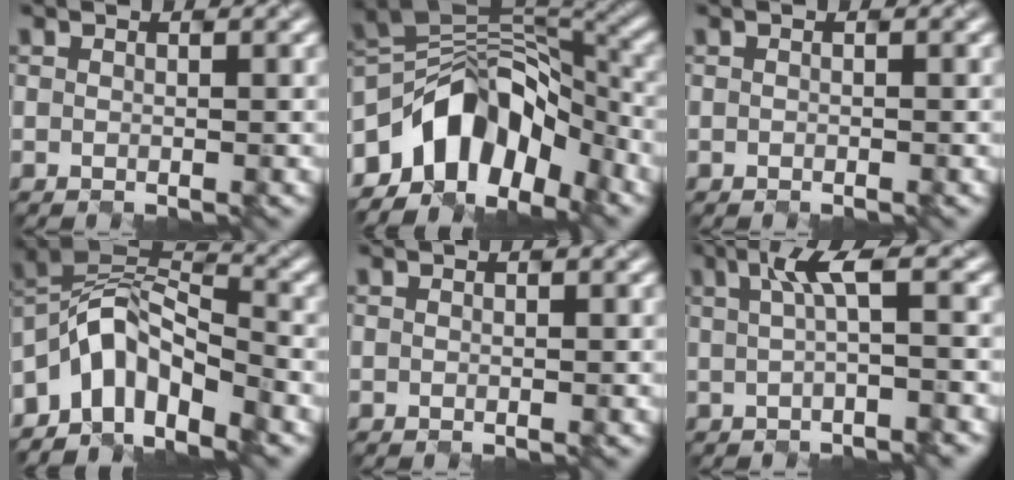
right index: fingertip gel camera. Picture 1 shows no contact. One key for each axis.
{"total": 7.9, "fx": -5.2, "fy": 4.6, "fz": 3.8, "tx": -0.034, "ty": 0.007, "tz": -0.094}
{"total": 0.0}
{"total": 6.6, "fx": -4.5, "fy": 3.1, "fz": 3.8, "tx": -0.051, "ty": 0.013, "tz": -0.092}
{"total": 0.0}
{"total": 3.6, "fx": 0.3, "fy": 0.5, "fz": 3.6, "tx": -0.058, "ty": 0.008, "tz": 0.012}